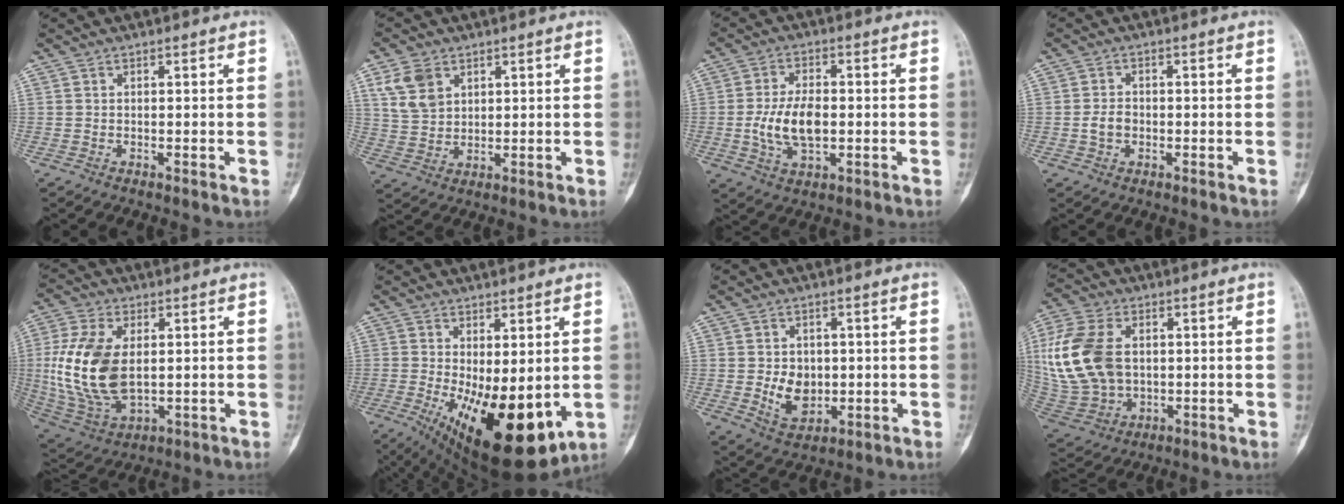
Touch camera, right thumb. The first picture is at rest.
{"total": 7.3, "force": [3.5, 5.1, 3.9], "torque": [-0.064, -0.009, 0.075]}
{"total": 9.6, "force": [-0.9, 5.3, 7.9], "torque": [-0.148, 0.004, -0.015]}
{"total": 3.0, "force": [-0.6, 2.3, 1.9], "torque": [-0.029, 0.009, -0.014]}
{"total": 17.3, "force": [1.1, 10.1, 14.0], "torque": [-0.293, -0.011, 0.034]}
{"total": 18.5, "force": [-3.8, 7.8, 16.3], "torque": [-0.232, -0.030, -0.030]}
{"total": 7.2, "force": [-0.3, 5.6, 4.6], "torque": [-0.043, -0.004, 0.008]}
{"total": 19.3, "force": [2.5, 13.2, 13.9], "torque": [-0.305, -0.006, 0.060]}